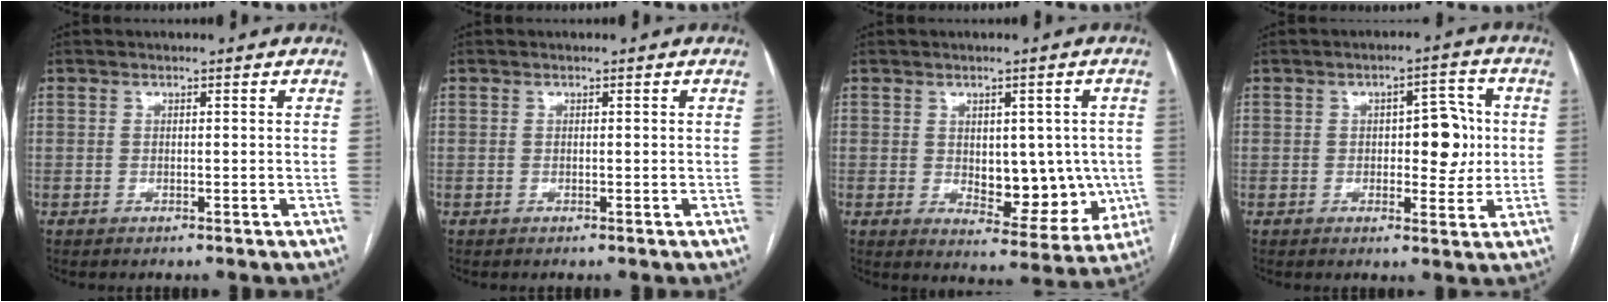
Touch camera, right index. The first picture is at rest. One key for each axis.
{"total": 0.0}
{"total": 10.3, "fx": -0.4, "fy": 5.6, "fz": 8.6, "tx": -0.099, "ty": 0.000, "tz": 0.013}
{"total": 6.5, "fx": 0.4, "fy": 2.9, "fz": 5.7, "tx": -0.071, "ty": 0.015, "tz": 0.009}